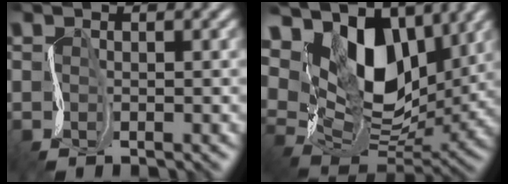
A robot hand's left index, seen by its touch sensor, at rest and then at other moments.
{"total": 12.4, "force": [6.9, 7.1, 7.4], "torque": [-0.140, 0.007, 0.117]}